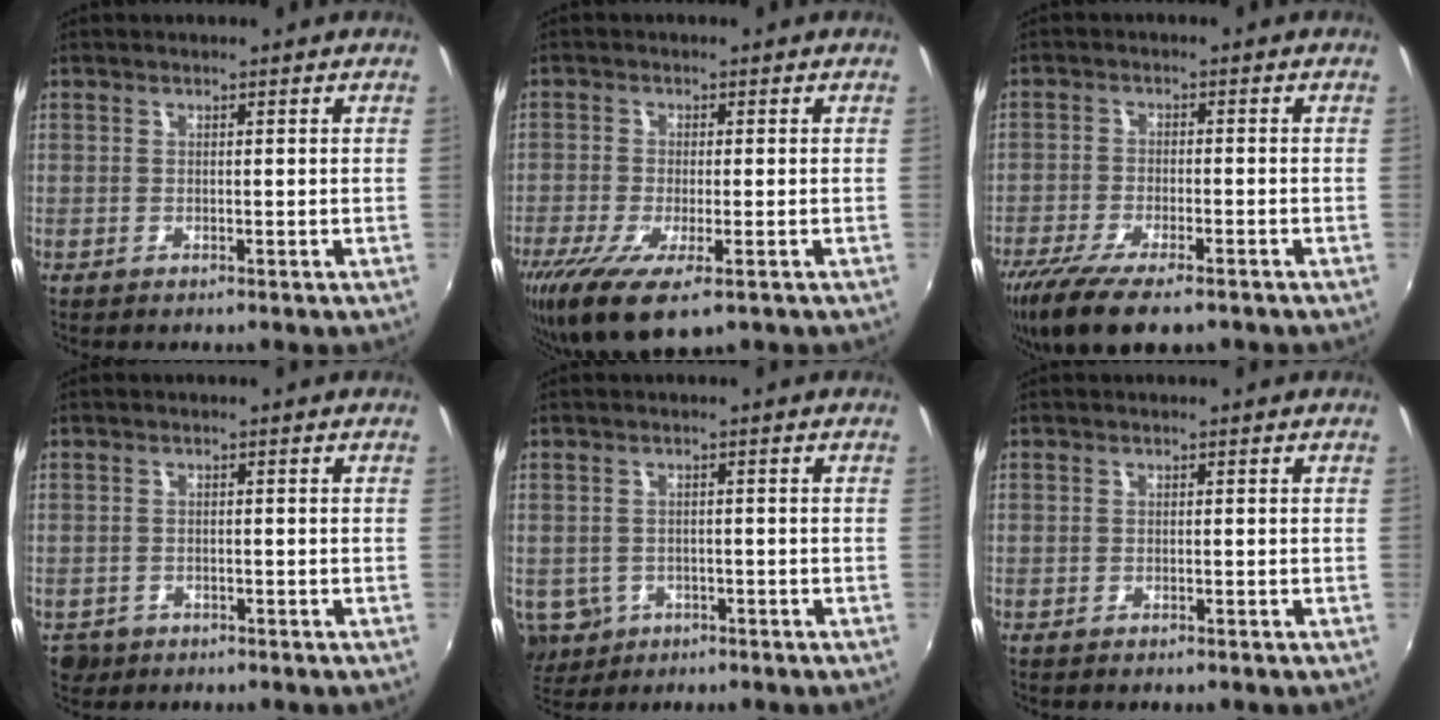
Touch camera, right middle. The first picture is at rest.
{"total": 10.0, "force": [-5.8, 2.9, 7.6], "torque": [-0.166, -0.042, -0.097]}
{"total": 13.8, "force": [-9.9, 4.2, 8.6], "torque": [-0.190, -0.051, -0.171]}
{"total": 3.4, "force": [-1.7, 2.7, 1.0], "torque": [-0.028, -0.006, -0.025]}
{"total": 6.6, "force": [-2.5, 5.6, 2.6], "torque": [-0.063, -0.013, -0.028]}
{"total": 0.6, "force": [-0.5, 0.2, 0.2], "torque": [-0.005, -0.003, -0.009]}